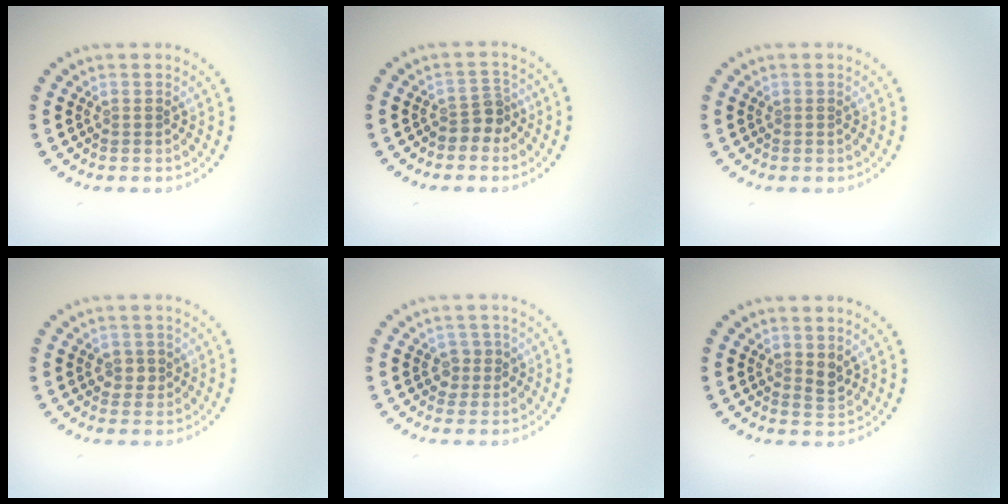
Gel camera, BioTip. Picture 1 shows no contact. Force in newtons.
{"total": 2.2, "press": 1.7, "slide": 1.4}
{"total": 0.0}
{"total": 1.5, "press": 1.4, "slide": 0.4}
{"total": 1.5, "press": 1.3, "slide": 0.7}
{"total": 1.2, "press": 1.1, "slide": 0.5}